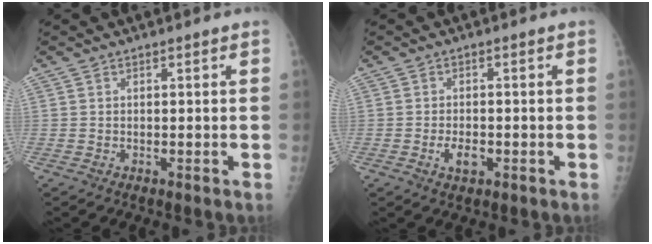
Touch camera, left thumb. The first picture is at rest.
{"total": 3.2, "force": [-1.2, 1.8, 2.3], "torque": [-0.037, 0.002, -0.018]}